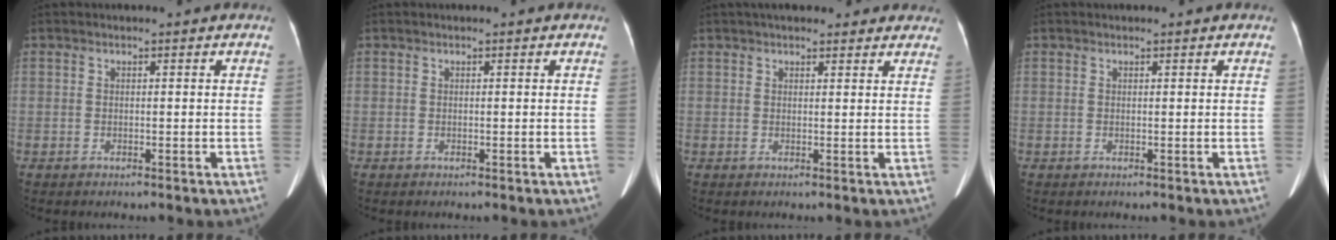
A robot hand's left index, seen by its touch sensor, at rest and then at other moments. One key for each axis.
{"total": 0.0}
{"total": 11.7, "fx": 10.0, "fy": 3.5, "fz": 4.9, "tx": -0.047, "ty": 0.038, "tz": 0.122}
{"total": 0.6, "fx": 0.6, "fy": 0.1, "fz": 0.2, "tx": -0.006, "ty": 0.010, "tz": 0.009}